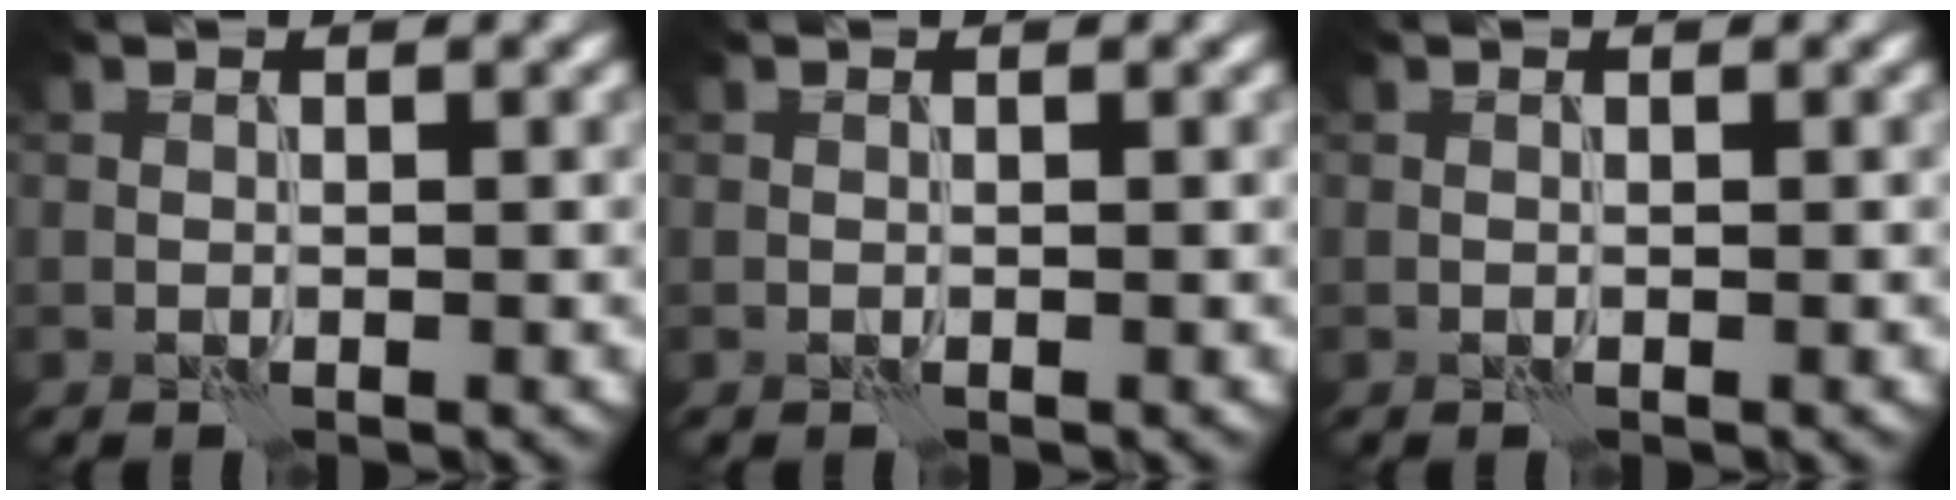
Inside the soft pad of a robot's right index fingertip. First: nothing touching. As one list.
[{"total": 0.0}, {"total": 0.0}]